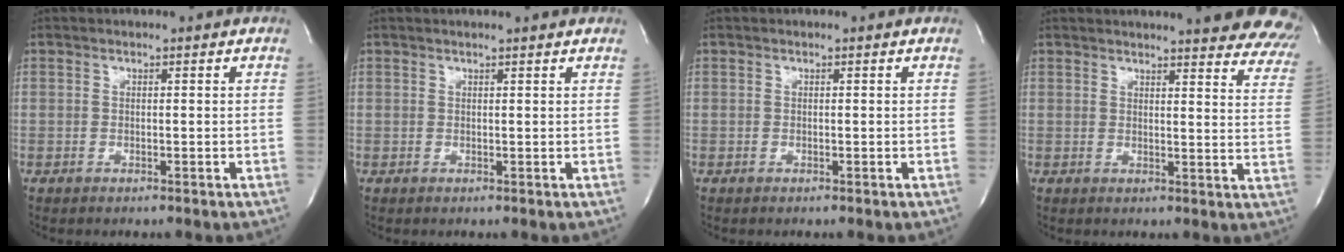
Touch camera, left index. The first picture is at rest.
{"total": 3.0, "force": [2.8, -0.2, 1.1], "torque": [-0.018, 0.012, 0.031]}
{"total": 0.0}
{"total": 24.2, "force": [22.2, 4.2, 8.8], "torque": [-0.113, -0.082, 0.232]}